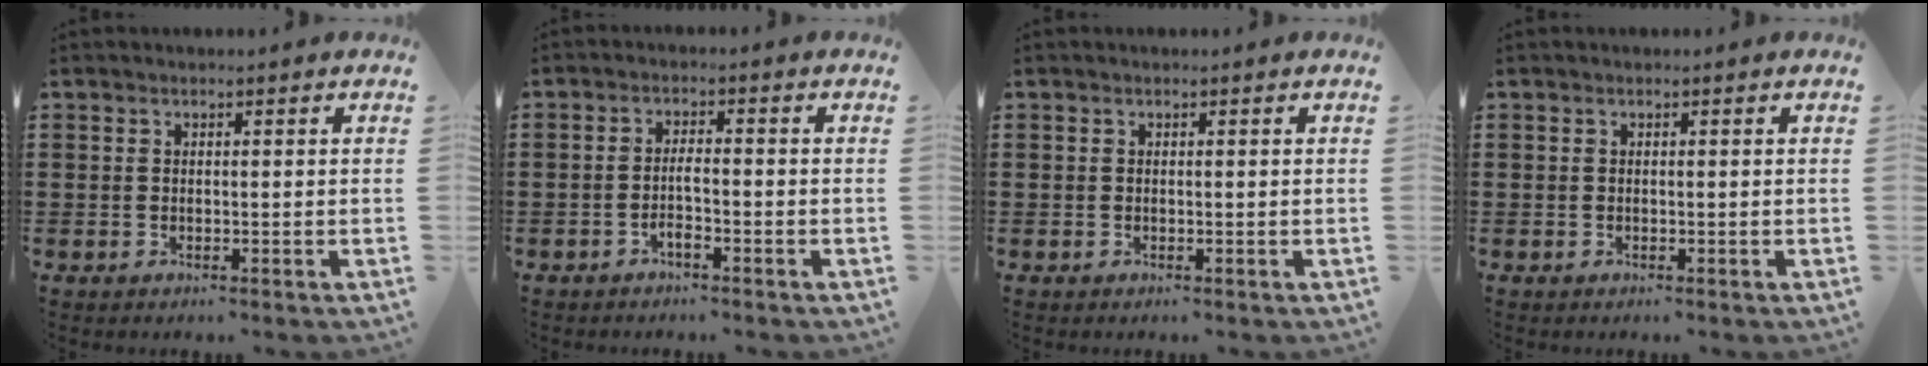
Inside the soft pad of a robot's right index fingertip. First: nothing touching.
{"total": 2.2, "force": [-1.3, 0.4, 1.7], "torque": [-0.033, 0.002, -0.025]}
{"total": 0.0}
{"total": 0.0}